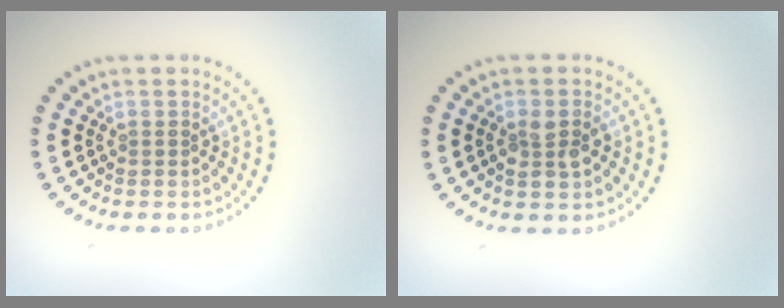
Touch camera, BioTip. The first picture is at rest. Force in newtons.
{"total": 2.5, "press": 2.4, "slide": 0.5}